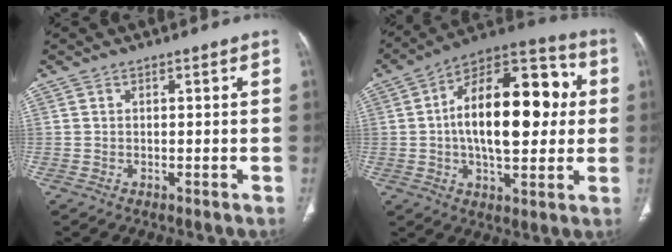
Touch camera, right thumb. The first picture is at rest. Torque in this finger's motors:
{"motor_torque": [0.49, 1.23, 0.84, 0.00, 0.25]}